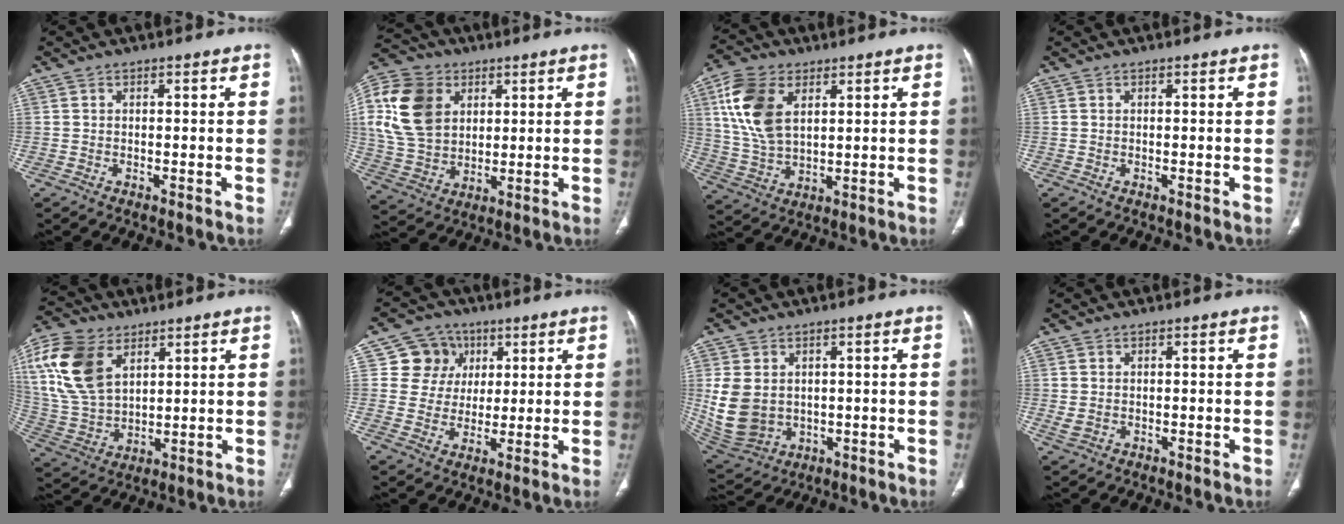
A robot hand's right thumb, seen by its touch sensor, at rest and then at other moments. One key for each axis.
{"total": 17.6, "fx": 5.1, "fy": 13.1, "fz": 10.6, "tx": -0.202, "ty": -0.002, "tz": 0.099}
{"total": 13.0, "fx": 4.6, "fy": 7.7, "fz": 9.4, "tx": -0.188, "ty": -0.009, "tz": 0.094}
{"total": 0.0}
{"total": 17.9, "fx": 7.5, "fy": 11.2, "fz": 11.8, "tx": -0.240, "ty": -0.018, "tz": 0.153}
{"total": 9.0, "fx": 3.1, "fy": 8.3, "fz": 1.6, "tx": 0.016, "ty": -0.003, "tz": 0.051}
{"total": 10.9, "fx": 1.0, "fy": 8.7, "fz": 6.5, "tx": -0.121, "ty": -0.010, "tz": 0.044}
{"total": 2.0, "fx": 0.0, "fy": 1.6, "fz": 1.1, "tx": -0.028, "ty": 0.001, "tz": 0.007}